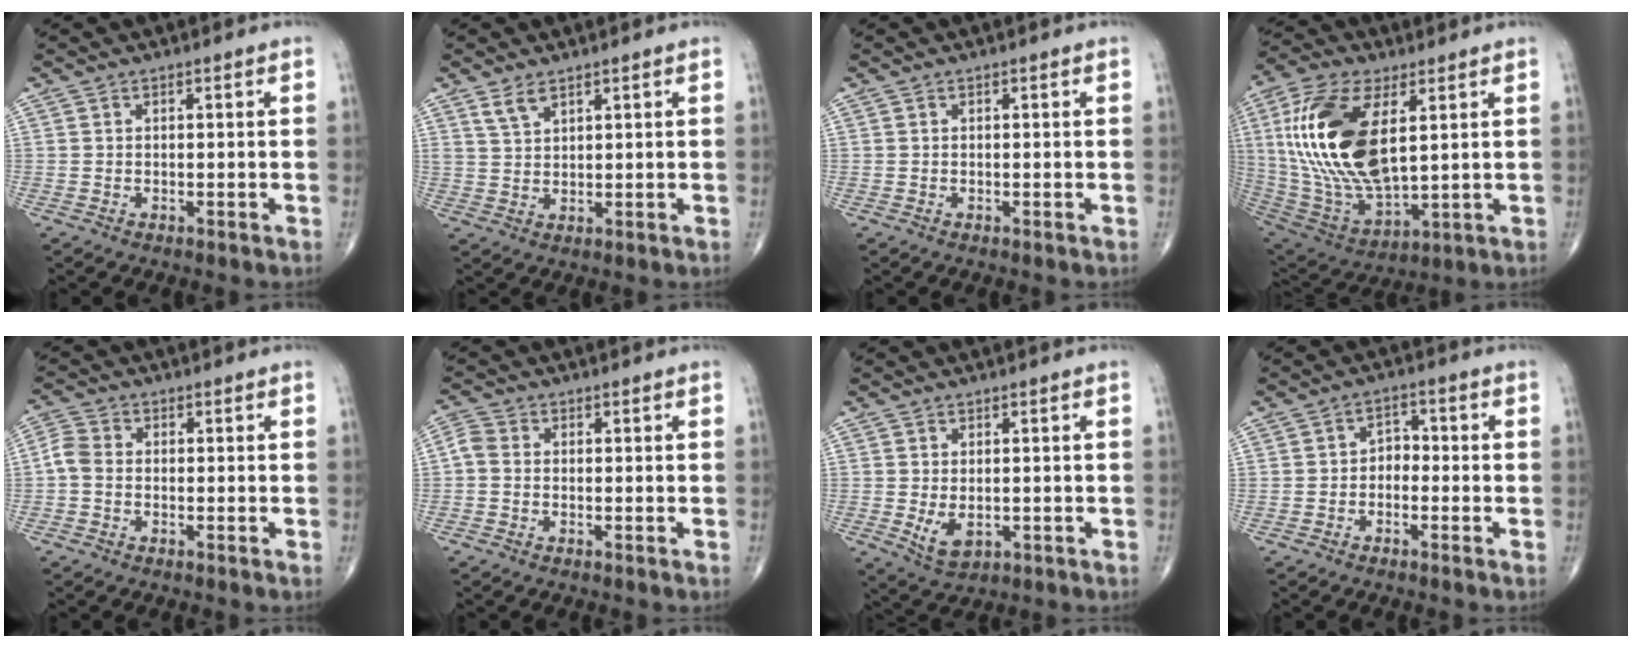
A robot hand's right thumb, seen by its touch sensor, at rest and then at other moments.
{"total": 3.3, "force": [2.4, 1.4, 1.8], "torque": [-0.034, -0.011, 0.053]}
{"total": 0.0}
{"total": 23.4, "force": [5.1, 11.4, 19.8], "torque": [-0.402, -0.025, 0.100]}
{"total": 3.6, "force": [-0.6, 2.6, 2.4], "torque": [-0.052, 0.009, -0.024]}
{"total": 2.6, "force": [-0.3, 2.0, 1.7], "torque": [-0.035, 0.007, -0.018]}
{"total": 4.6, "force": [-0.7, 2.8, 3.6], "torque": [-0.058, -0.011, -0.002]}
{"total": 3.2, "force": [-1.1, 2.4, 1.9], "torque": [-0.012, 0.022, -0.030]}